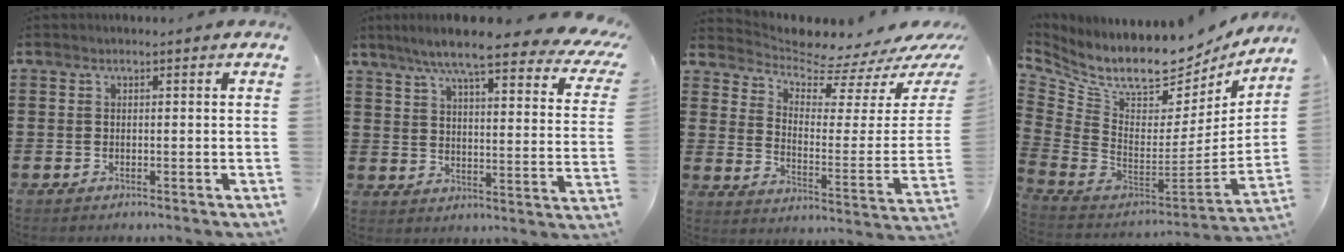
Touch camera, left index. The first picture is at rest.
{"total": 9.1, "force": [7.3, 0.8, 5.4], "torque": [-0.115, -0.042, 0.119]}
{"total": 5.9, "force": [5.5, 1.5, 1.6], "torque": [-0.056, -0.054, 0.093]}
{"total": 9.2, "force": [7.7, 2.5, 4.3], "torque": [-0.108, -0.080, 0.131]}